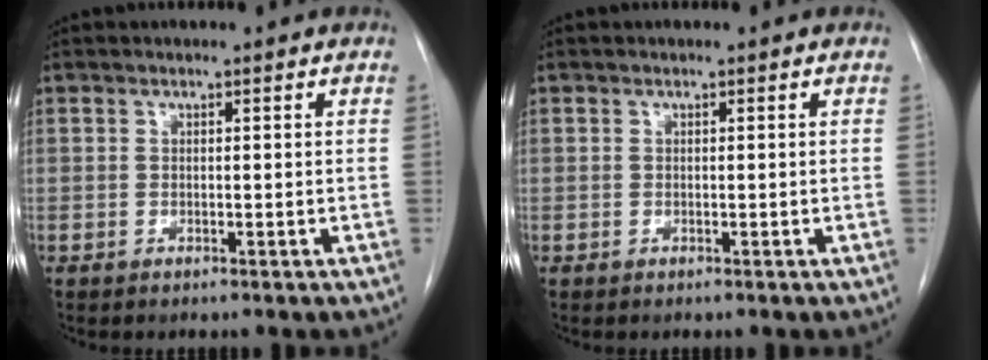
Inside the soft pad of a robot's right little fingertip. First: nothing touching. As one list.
[{"total": 0.0}]